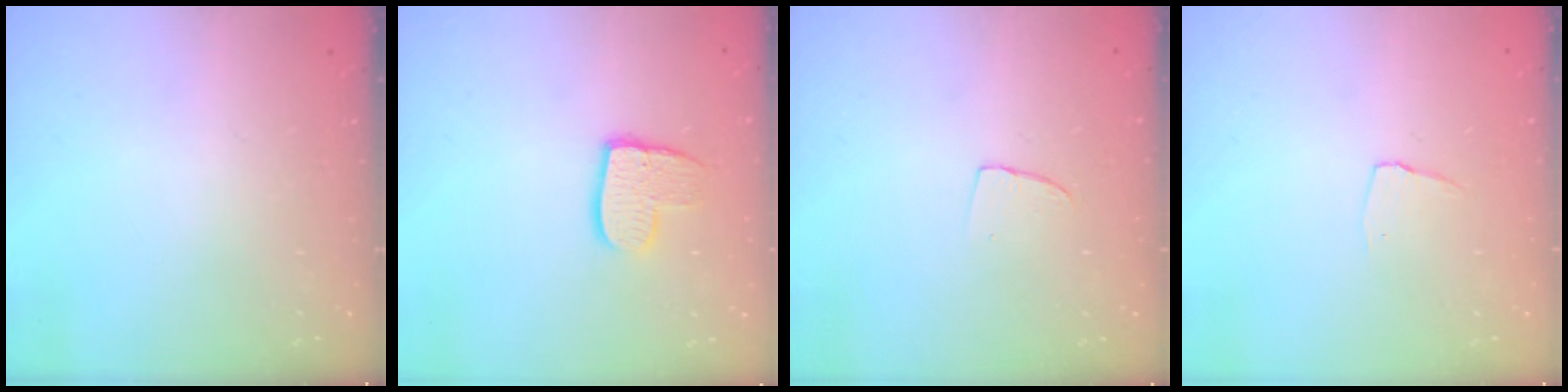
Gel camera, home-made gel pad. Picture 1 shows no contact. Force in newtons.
{"total": 9.2, "press": 9.2, "slide": 0.6}
{"total": 2.9, "press": 2.9, "slide": 0.2}
{"total": 3.6, "press": 3.6, "slide": 0.3}